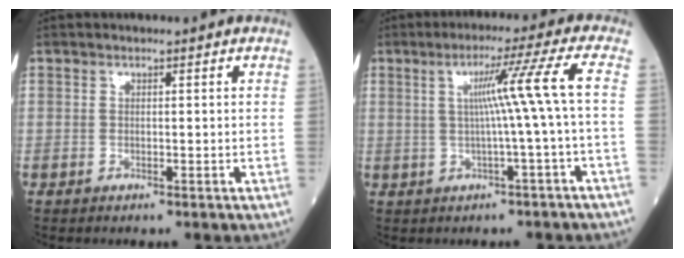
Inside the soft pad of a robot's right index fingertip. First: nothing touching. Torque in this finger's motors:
{"motor_torque": [0.59, 0.03, 0.33, 0.12]}